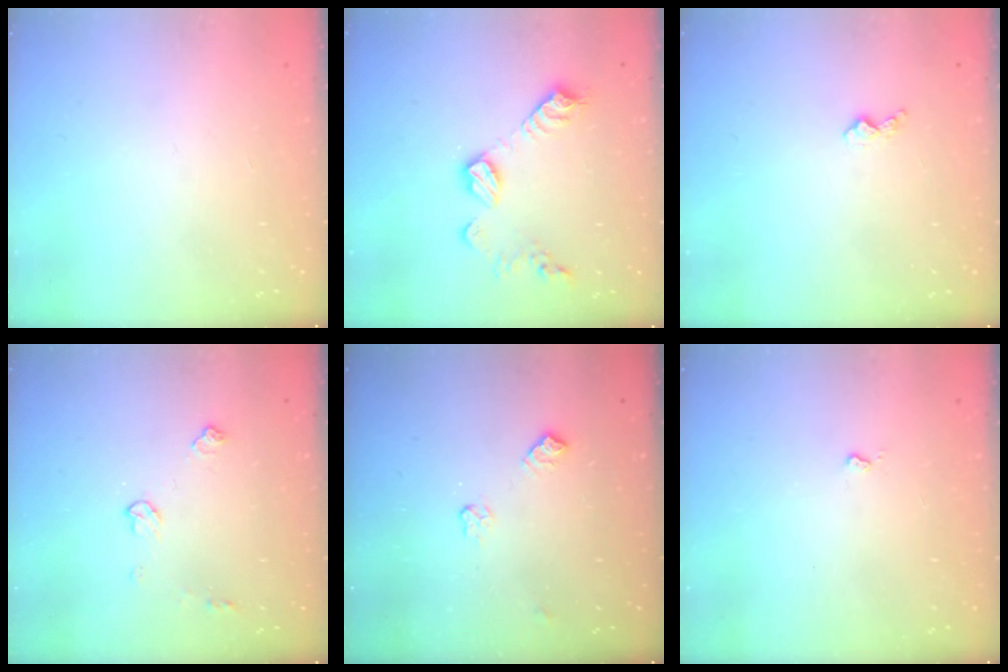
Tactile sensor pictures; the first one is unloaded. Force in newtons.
{"total": 11.8, "press": 11.8, "slide": 0.6}
{"total": 3.9, "press": 3.8, "slide": 0.4}
{"total": 5.4, "press": 5.4, "slide": 0.8}
{"total": 6.7, "press": 6.7, "slide": 0.9}
{"total": 2.7, "press": 2.6, "slide": 0.4}